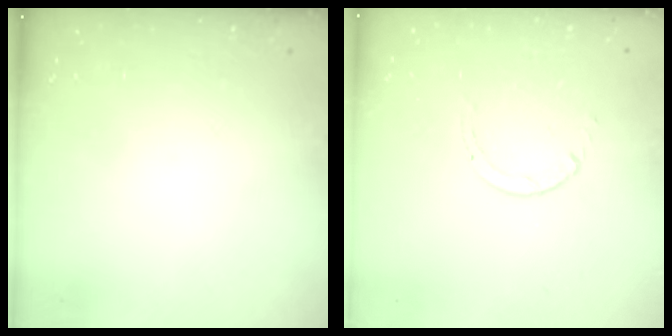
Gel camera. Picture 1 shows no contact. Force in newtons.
{"total": 0.9, "press": 0.9, "slide": 0.1}